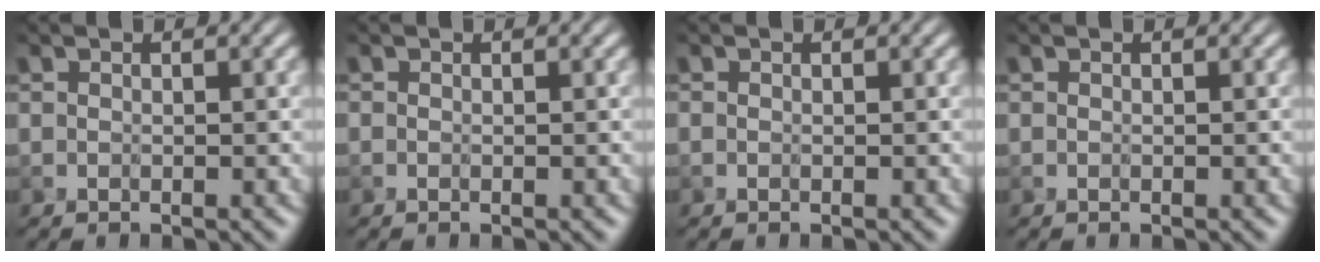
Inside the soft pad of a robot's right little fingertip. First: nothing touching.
{"total": 0.0}
{"total": 0.0}
{"total": 0.0}